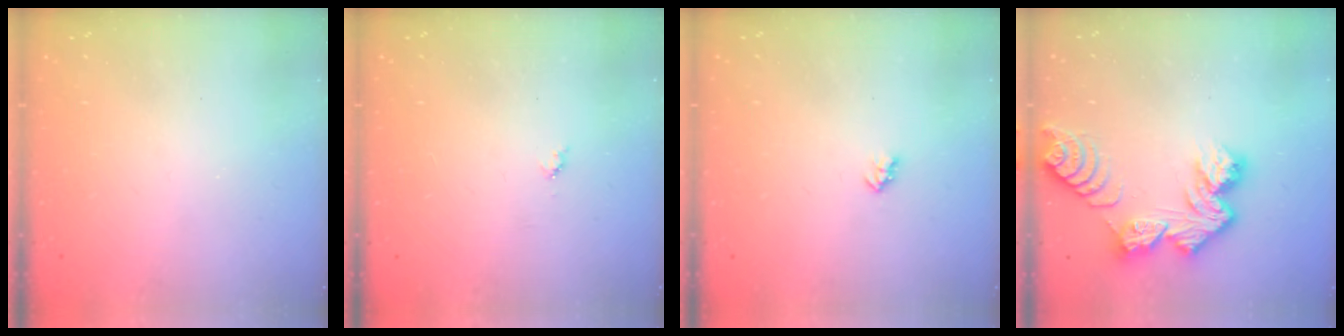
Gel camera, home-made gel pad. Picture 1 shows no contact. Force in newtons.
{"total": 3.9, "press": 3.9, "slide": 0.4}
{"total": 2.0, "press": 2.0, "slide": 0.3}
{"total": 10.8, "press": 10.7, "slide": 1.1}